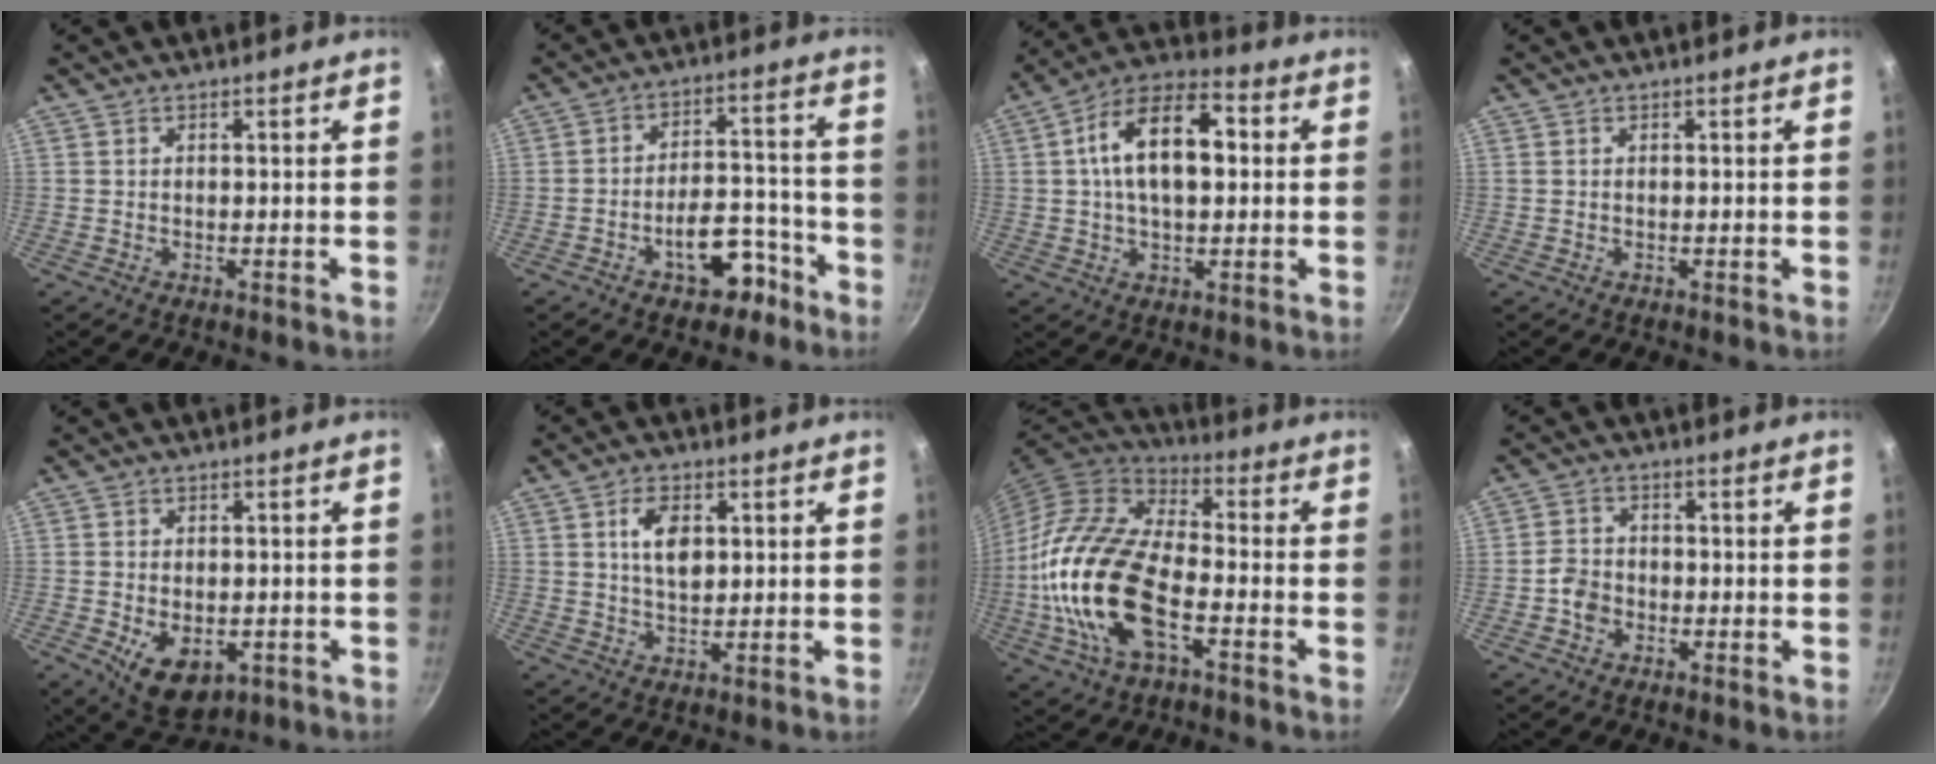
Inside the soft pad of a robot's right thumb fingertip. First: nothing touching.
{"total": 9.9, "force": [-5.5, 5.4, 6.2], "torque": [-0.076, 0.061, -0.081]}
{"total": 15.2, "force": [2.2, 8.1, 12.6], "torque": [-0.210, 0.027, 0.030]}
{"total": 0.0}
{"total": 9.0, "force": [-2.8, 5.6, 6.4], "torque": [-0.091, 0.001, -0.029]}
{"total": 6.0, "force": [1.7, 3.5, 4.6], "torque": [-0.072, -0.006, 0.029]}
{"total": 21.1, "force": [-5.3, 10.7, 17.5], "torque": [-0.360, 0.021, -0.101]}
{"total": 4.4, "force": [-1.3, 3.5, 2.3], "torque": [-0.031, 0.013, -0.030]}